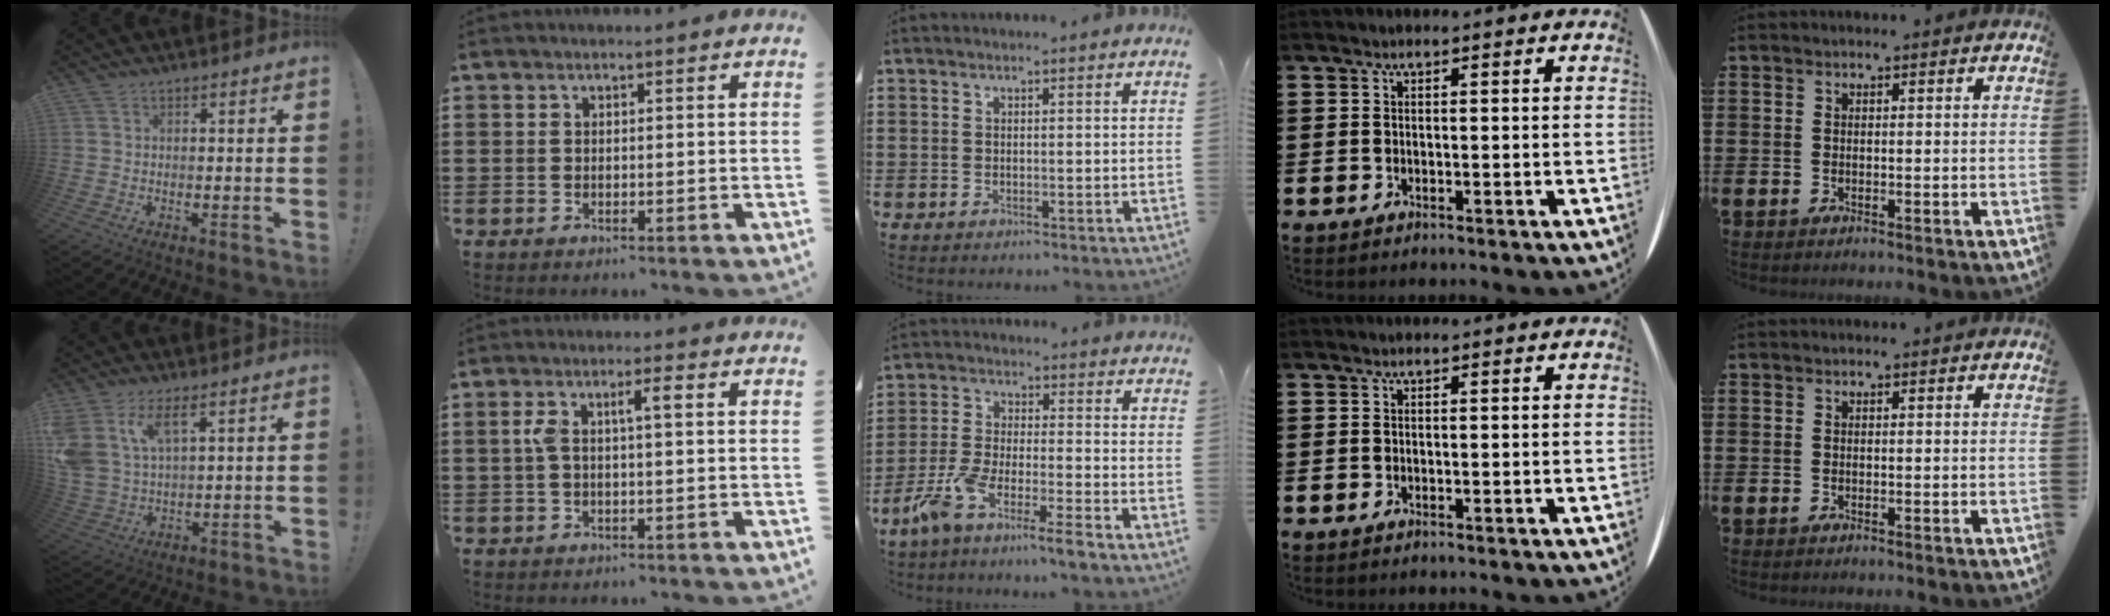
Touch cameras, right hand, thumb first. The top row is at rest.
{"thumb": {"total": 9.9, "force": [5.6, 4.8, 6.6], "torque": [-0.151, -0.016, 0.109]}, "index": {"total": 4.0, "force": [0.4, 0.9, 3.9], "torque": [-0.074, 0.003, -0.002]}, "middle": {"total": 7.2, "force": [-6.1, -0.5, 3.8], "torque": [-0.093, -0.016, -0.124]}}